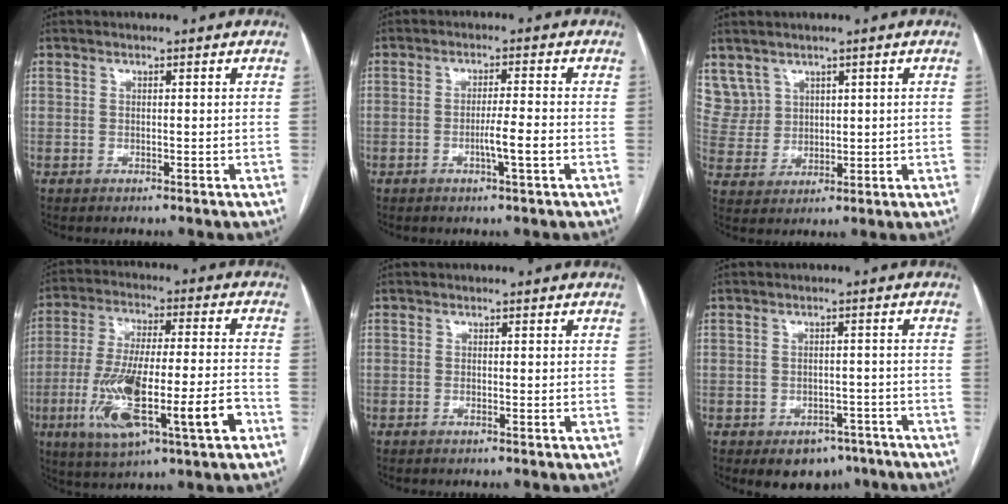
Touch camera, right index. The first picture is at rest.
{"total": 4.1, "force": [-1.4, -0.3, 3.9], "torque": [-0.064, -0.003, -0.024]}
{"total": 6.1, "force": [3.8, 4.8, 0.2], "torque": [-0.007, 0.015, 0.092]}
{"total": 18.6, "force": [-6.6, 2.8, 17.2], "torque": [-0.311, -0.007, -0.105]}
{"total": 0.8, "force": [-0.3, 0.1, 0.7], "torque": [-0.012, -0.001, -0.003]}
{"total": 6.3, "force": [-4.2, 4.2, 2.2], "torque": [-0.016, 0.014, -0.049]}